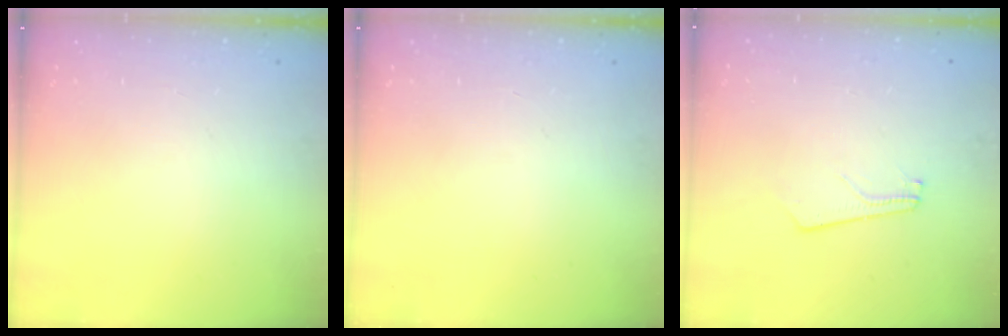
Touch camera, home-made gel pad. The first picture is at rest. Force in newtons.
{"total": 0.0}
{"total": 2.1, "press": 2.1, "slide": 0.3}